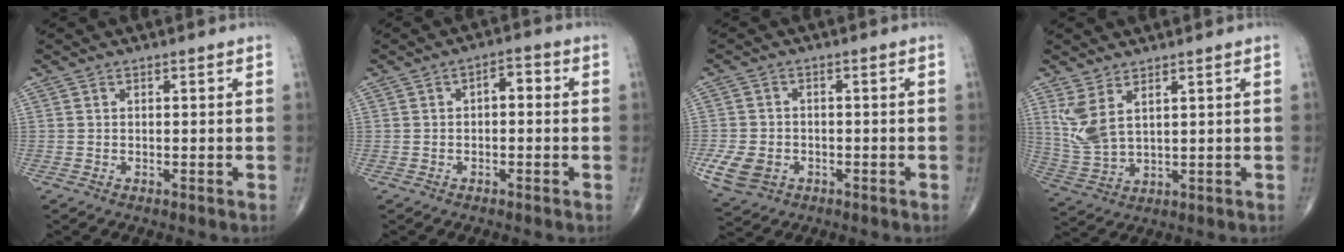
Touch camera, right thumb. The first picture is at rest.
{"total": 3.1, "force": [0.0, 1.7, 2.6], "torque": [-0.026, 0.014, -0.008]}
{"total": 6.7, "force": [-2.3, 5.2, 3.6], "torque": [-0.073, 0.006, -0.035]}
{"total": 7.4, "force": [3.4, 3.1, 5.8], "torque": [-0.131, -0.016, 0.083]}